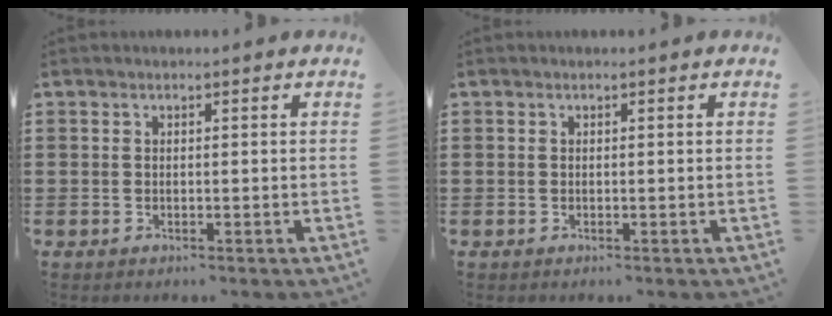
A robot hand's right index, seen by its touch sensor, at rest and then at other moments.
{"total": 0.0}